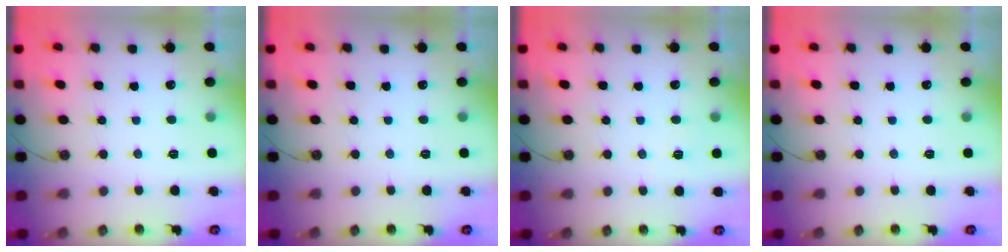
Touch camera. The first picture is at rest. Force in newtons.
{"total": 0.0}
{"total": 4.0, "press": 4.0, "slide": 0.2}
{"total": 0.0}